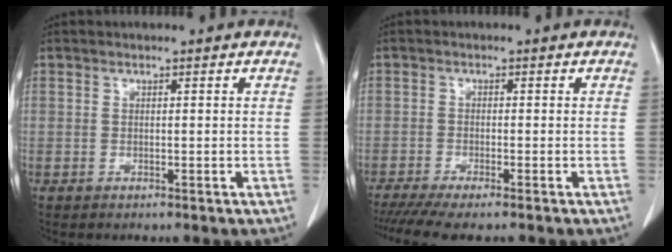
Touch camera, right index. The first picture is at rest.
{"total": 7.0, "force": [-5.7, 0.4, 4.0], "torque": [-0.056, -0.015, -0.091]}